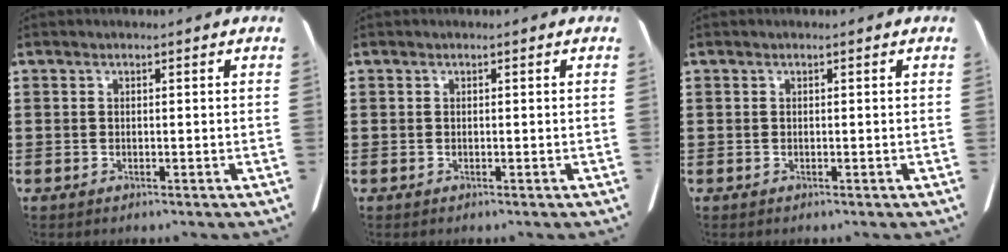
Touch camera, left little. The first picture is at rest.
{"total": 0.0}
{"total": 0.0}